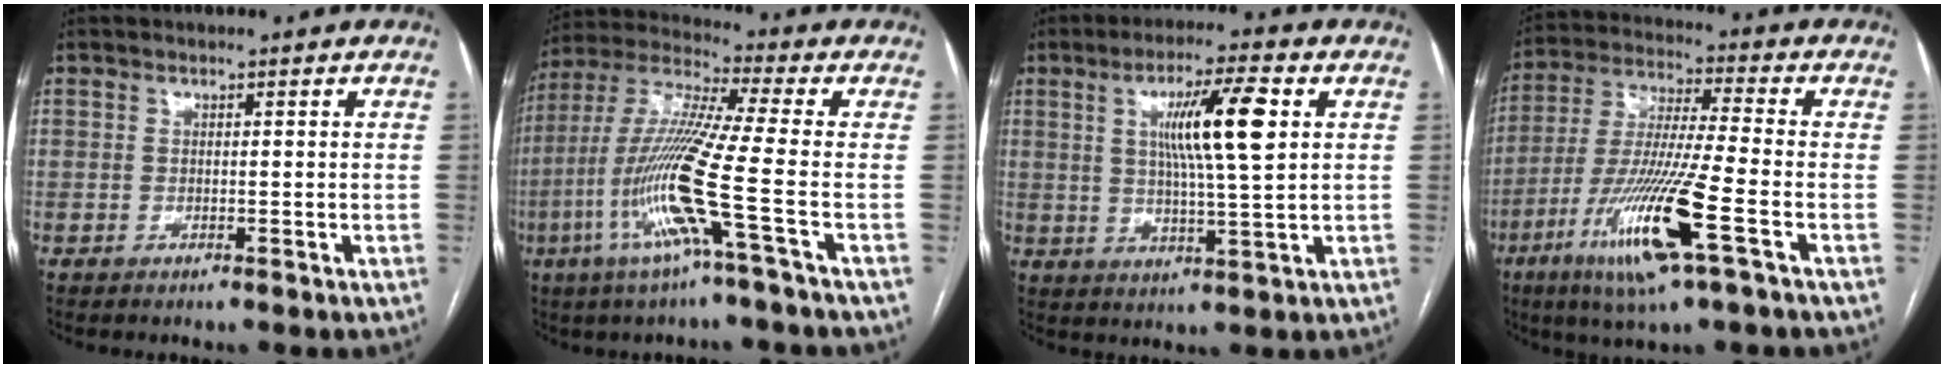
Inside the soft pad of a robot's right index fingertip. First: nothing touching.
{"total": 14.3, "force": [-4.9, -1.4, 13.4], "torque": [-0.284, -0.012, -0.104]}
{"total": 10.7, "force": [2.9, 0.4, 10.3], "torque": [-0.177, 0.004, 0.048]}
{"total": 15.9, "force": [-6.7, 0.1, 14.4], "torque": [-0.298, -0.026, -0.125]}